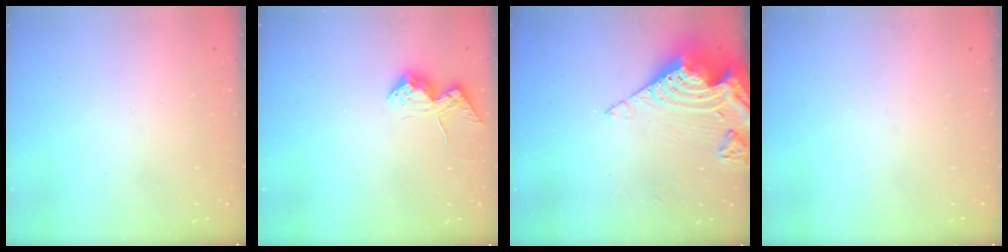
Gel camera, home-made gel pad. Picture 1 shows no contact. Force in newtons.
{"total": 11.8, "press": 11.8, "slide": 0.4}
{"total": 21.6, "press": 21.4, "slide": 3.1}
{"total": 0.0}